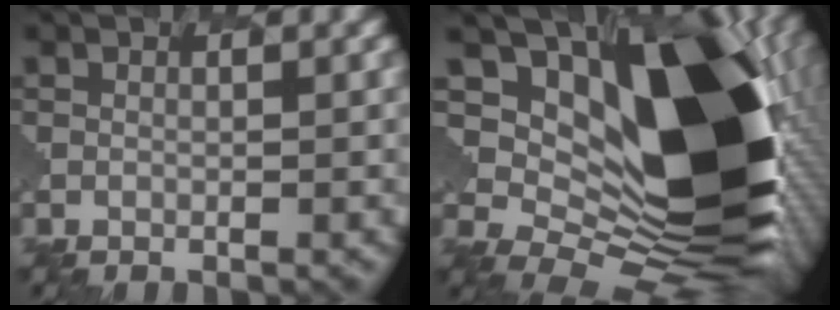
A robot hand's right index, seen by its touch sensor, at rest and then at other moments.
{"total": 14.0, "force": [3.9, 9.0, 10.0], "torque": [-0.188, 0.004, 0.061]}